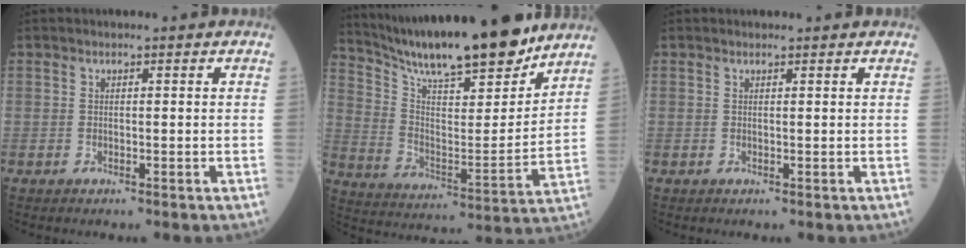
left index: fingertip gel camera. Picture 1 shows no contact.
{"total": 20.8, "force": [18.2, 2.4, 9.7], "torque": [-0.175, -0.016, 0.294]}
{"total": 0.7, "force": [0.6, 0.1, 0.1], "torque": [-0.009, 0.001, 0.008]}